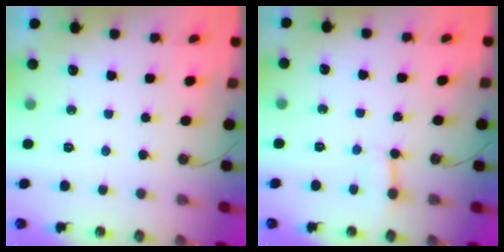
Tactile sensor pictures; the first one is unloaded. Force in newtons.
{"total": 4.7, "press": 4.7, "slide": 0.4}